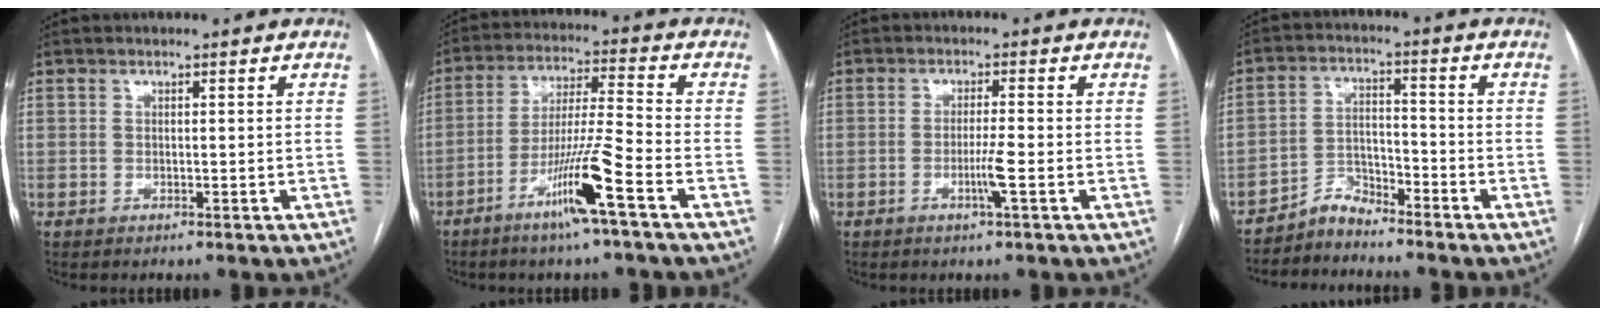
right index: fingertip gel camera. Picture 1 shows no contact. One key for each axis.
{"total": 10.9, "fx": -5.7, "fy": -1.2, "fz": 9.1, "tx": -0.172, "ty": -0.010, "tz": -0.110}
{"total": 3.4, "fx": -1.2, "fy": -0.5, "fz": 3.2, "tx": -0.060, "ty": -0.005, "tz": -0.023}
{"total": 4.3, "fx": -4.2, "fy": 1.2, "fz": 0.1, "tx": 0.002, "ty": 0.002, "tz": -0.077}